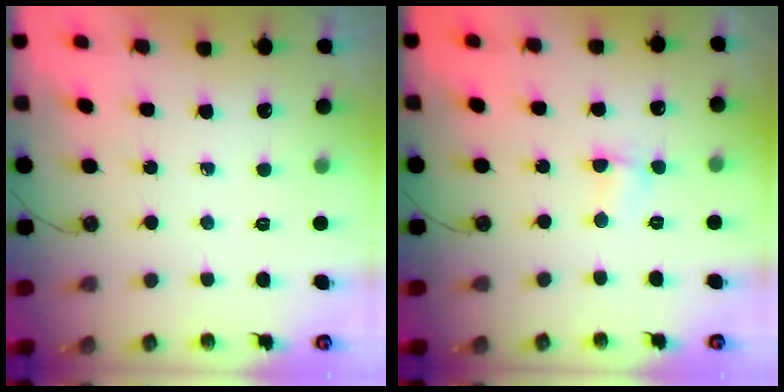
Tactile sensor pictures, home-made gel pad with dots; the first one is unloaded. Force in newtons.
{"total": 1.0, "press": 1.0, "slide": 0.4}